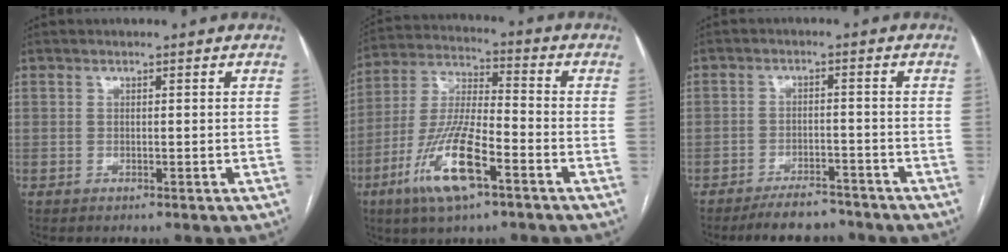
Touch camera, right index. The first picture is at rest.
{"total": 13.9, "force": [-6.7, 3.0, 11.9], "torque": [-0.244, -0.011, -0.125]}
{"total": 5.9, "force": [-5.3, 2.1, 1.7], "torque": [-0.022, -0.003, -0.083]}